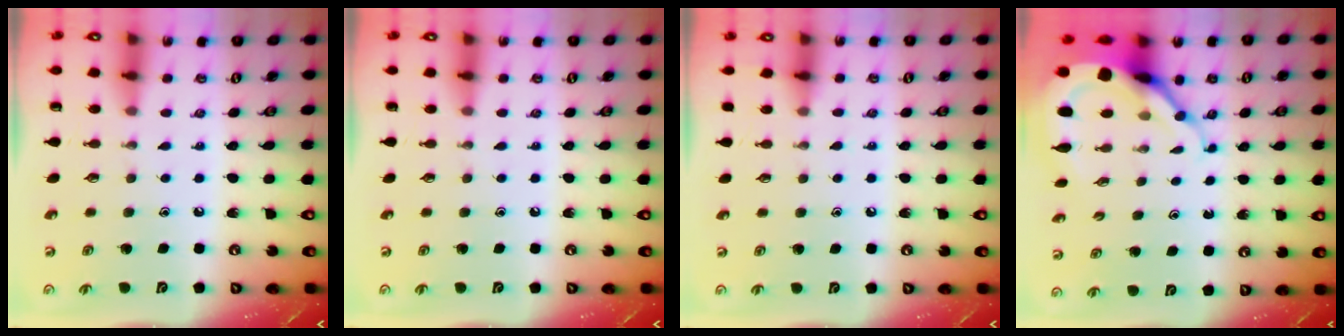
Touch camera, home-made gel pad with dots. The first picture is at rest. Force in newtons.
{"total": 0.0}
{"total": 3.5, "press": 3.4, "slide": 0.7}
{"total": 9.9, "press": 9.8, "slide": 1.0}